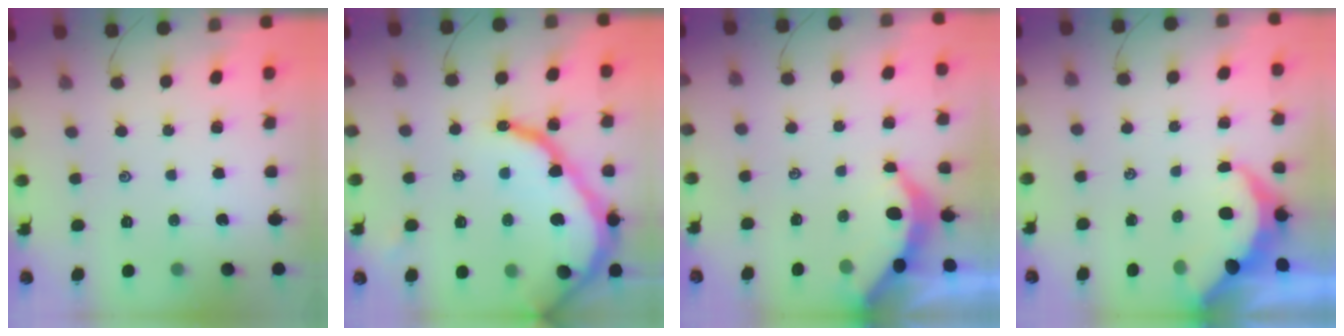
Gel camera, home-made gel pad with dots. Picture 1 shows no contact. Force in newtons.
{"total": 18.5, "press": 18.4, "slide": 1.9}
{"total": 3.8, "press": 3.8, "slide": 0.4}
{"total": 6.7, "press": 6.6, "slide": 1.1}